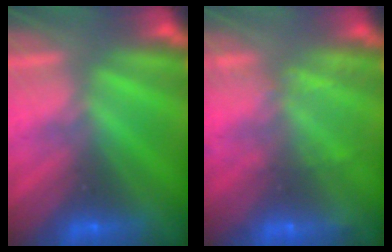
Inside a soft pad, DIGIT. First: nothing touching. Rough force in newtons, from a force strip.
{"total": 2.3}